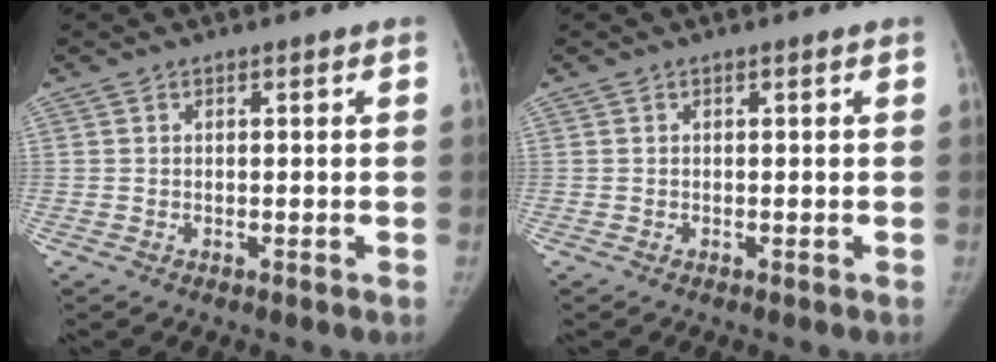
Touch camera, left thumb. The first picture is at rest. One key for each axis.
{"total": 0.0}